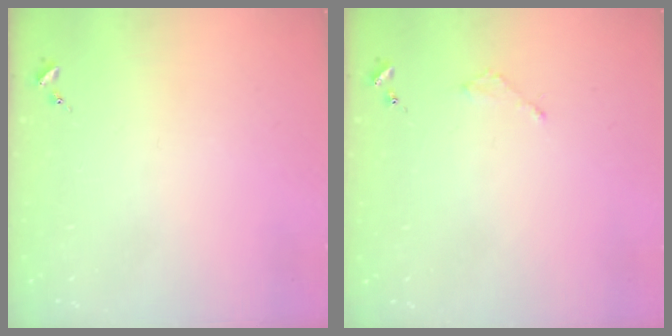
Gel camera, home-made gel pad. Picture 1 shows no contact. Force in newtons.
{"total": 2.0, "press": 2.0, "slide": 0.3}